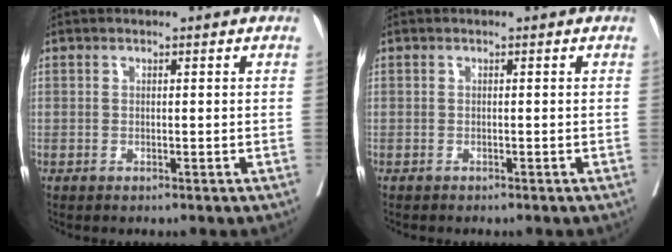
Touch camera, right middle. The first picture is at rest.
{"total": 0.7, "force": [-0.6, 0.2, 0.1], "torque": [-0.007, -0.001, -0.014]}